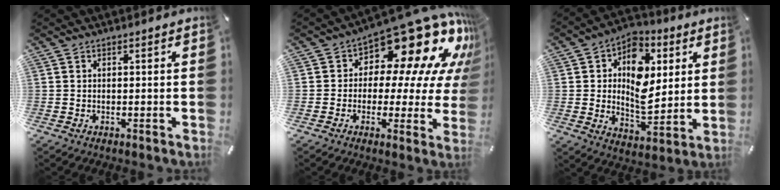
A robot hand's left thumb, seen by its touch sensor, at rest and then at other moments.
{"total": 17.7, "force": [10.6, 8.3, 11.5], "torque": [-0.169, -0.091, 0.177]}
{"total": 13.5, "force": [2.6, 10.1, 8.6], "torque": [-0.118, -0.002, 0.052]}